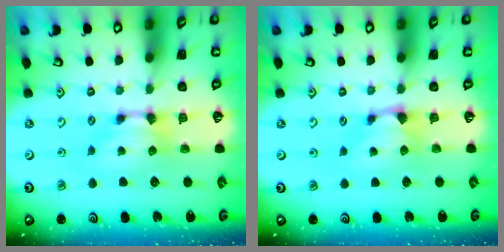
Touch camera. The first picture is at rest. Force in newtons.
{"total": 0.8, "press": 0.2, "slide": 0.8}